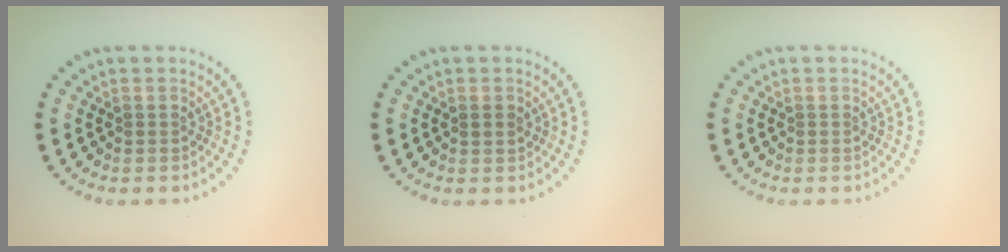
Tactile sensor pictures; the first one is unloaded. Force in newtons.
{"total": 0.9, "press": 0.8, "slide": 0.3}
{"total": 0.0}